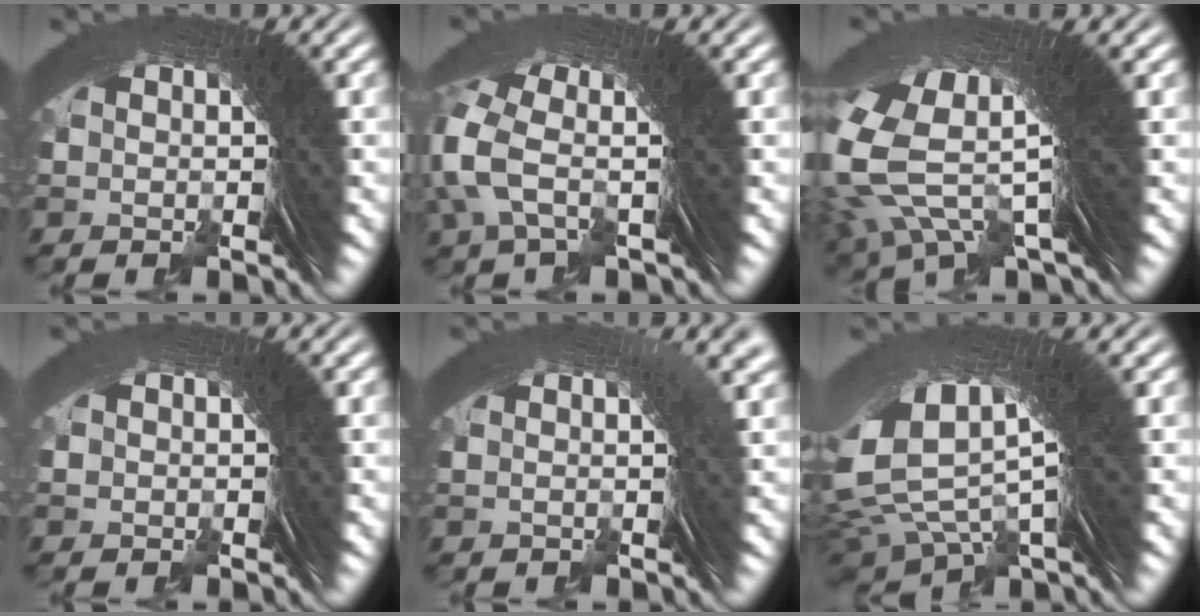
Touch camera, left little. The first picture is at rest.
{"total": 5.5, "force": [0.9, 3.0, 4.5], "torque": [-0.104, -0.010, 0.011]}
{"total": 12.0, "force": [3.4, 6.6, 9.4], "torque": [-0.216, -0.004, 0.053]}
{"total": 0.7, "force": [-0.4, 0.1, -0.5], "torque": [0.014, -0.003, -0.002]}
{"total": 3.4, "force": [1.2, 1.1, 3.0], "torque": [-0.003, 0.027, 0.004]}
{"total": 11.1, "force": [3.2, 6.6, 8.4], "torque": [-0.167, -0.002, 0.054]}